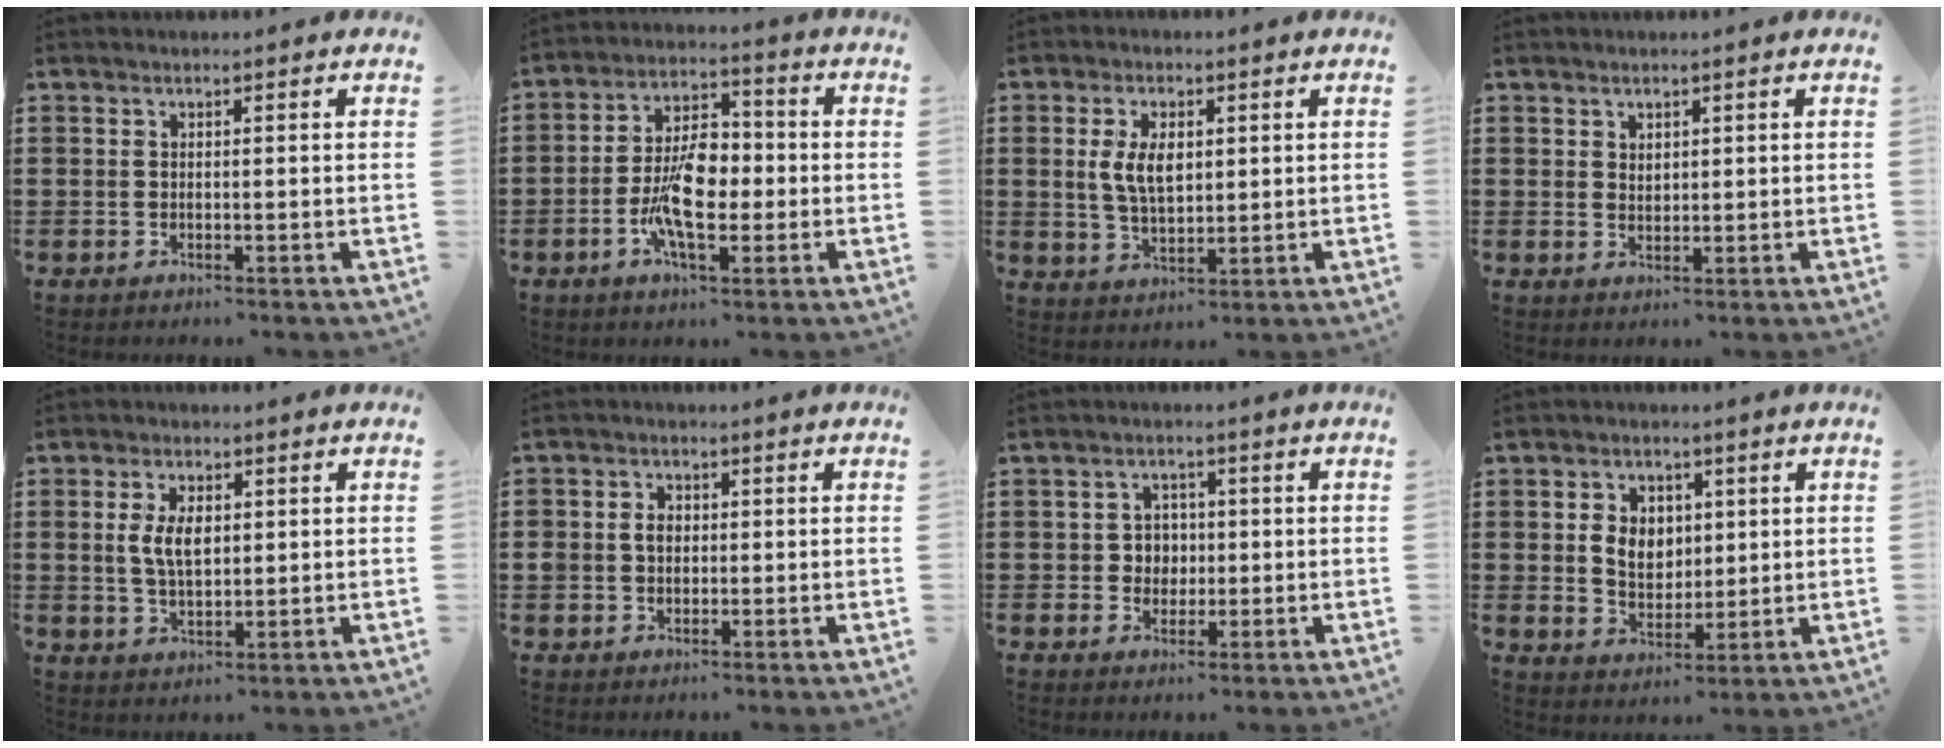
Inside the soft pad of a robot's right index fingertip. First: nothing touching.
{"total": 9.1, "force": [-1.9, 4.6, 7.6], "torque": [-0.164, 0.004, -0.039]}
{"total": 5.9, "force": [1.0, 3.2, 4.9], "torque": [-0.101, 0.005, 0.013]}
{"total": 1.6, "force": [1.2, 0.9, 0.3], "torque": [-0.007, 0.003, 0.024]}
{"total": 5.4, "force": [0.8, 2.7, 4.6], "torque": [-0.094, 0.010, 0.012]}
{"total": 2.8, "force": [0.0, 2.5, 1.3], "torque": [-0.034, 0.009, -0.003]}
{"total": 3.3, "force": [-0.1, 3.2, 1.1], "torque": [-0.033, 0.010, -0.006]}
{"total": 5.6, "force": [0.9, 4.5, 3.2], "torque": [-0.070, 0.011, 0.012]}